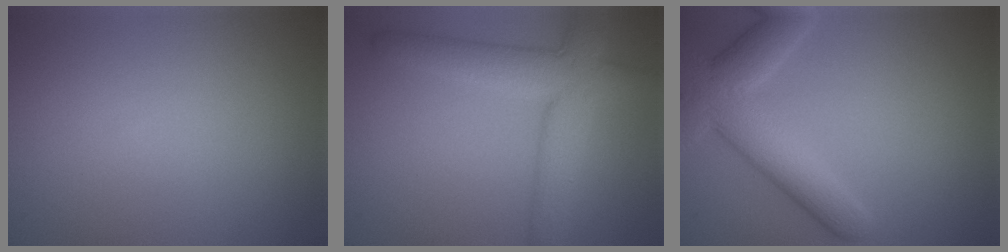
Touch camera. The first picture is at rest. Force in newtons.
{"total": 6.4, "press": 6.4, "slide": 0.4}
{"total": 6.3, "press": 6.3, "slide": 0.5}